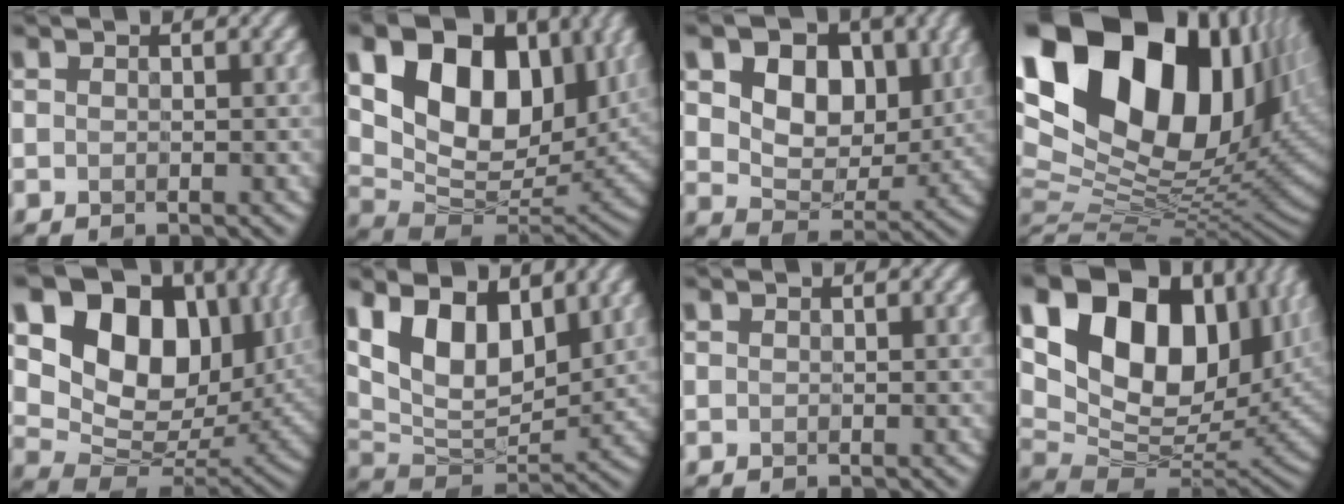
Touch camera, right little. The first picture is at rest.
{"total": 15.3, "force": [5.7, 9.7, 10.4], "torque": [-0.187, 0.017, 0.103]}
{"total": 8.2, "force": [2.4, 5.9, 5.2], "torque": [-0.094, -0.007, 0.027]}
{"total": 22.3, "force": [8.4, 13.6, 15.5], "torque": [-0.299, 0.046, 0.146]}
{"total": 16.3, "force": [6.6, 10.9, 10.2], "torque": [-0.180, 0.031, 0.113]}
{"total": 10.8, "force": [4.7, 5.9, 7.7], "torque": [-0.151, 0.001, 0.075]}
{"total": 0.0}
{"total": 18.8, "force": [7.7, 11.2, 12.9], "torque": [-0.227, 0.049, 0.118]}